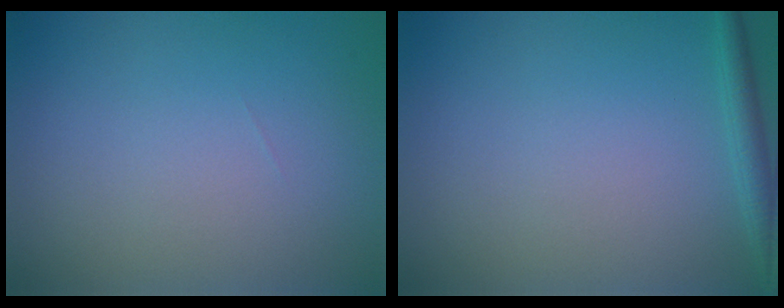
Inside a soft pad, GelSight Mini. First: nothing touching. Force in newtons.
{"total": 1.6, "press": 1.6, "slide": 0.1}